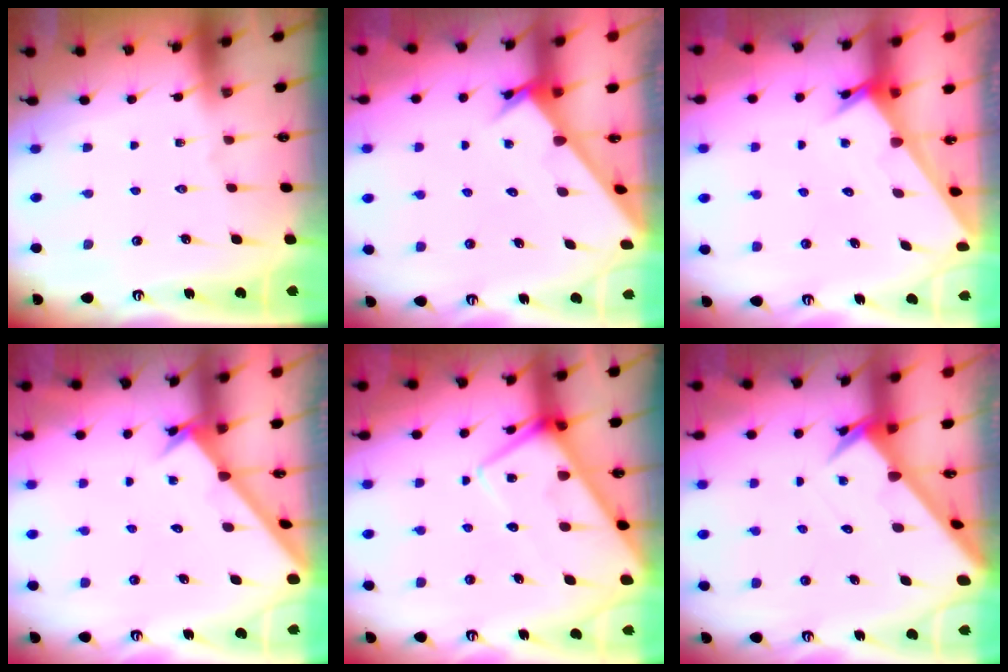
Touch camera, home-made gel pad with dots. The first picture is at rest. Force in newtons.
{"total": 2.8, "press": 2.8, "slide": 0.0}
{"total": 2.4, "press": 2.4, "slide": 0.1}
{"total": 2.0, "press": 2.0, "slide": 0.2}
{"total": 9.5, "press": 9.5, "slide": 0.8}
{"total": 2.9, "press": 2.9, "slide": 0.2}